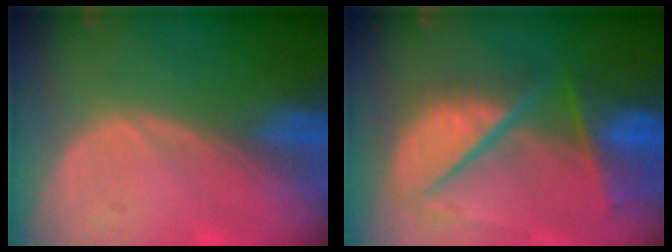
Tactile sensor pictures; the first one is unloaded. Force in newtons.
{"total": 11.0, "press": 9.1, "slide": 6.2}